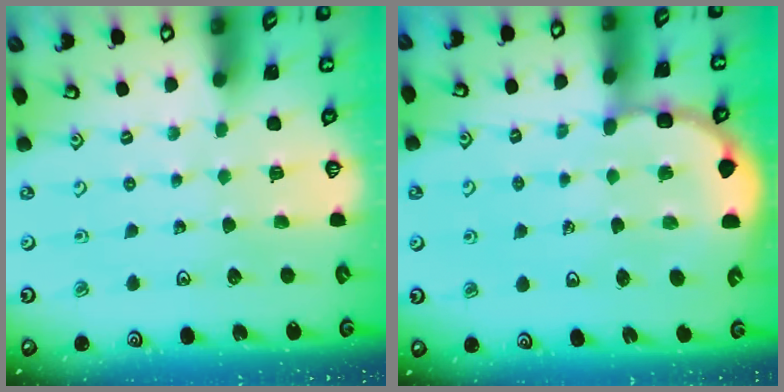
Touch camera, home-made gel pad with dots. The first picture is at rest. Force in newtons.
{"total": 6.4, "press": 6.2, "slide": 1.6}